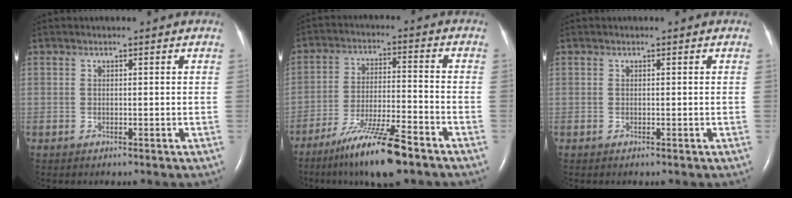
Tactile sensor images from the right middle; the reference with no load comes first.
{"total": 11.9, "force": [-8.5, 0.9, 8.2], "torque": [-0.152, -0.029, -0.149]}
{"total": 0.0}